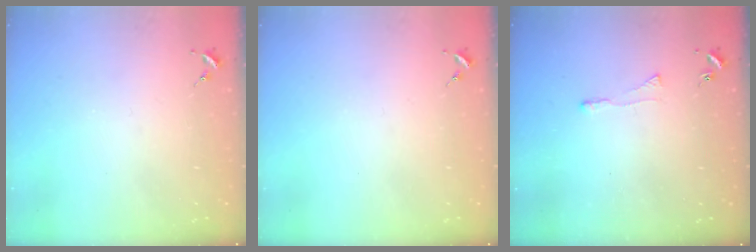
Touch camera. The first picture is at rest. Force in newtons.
{"total": 0.0}
{"total": 2.9, "press": 2.9, "slide": 0.6}